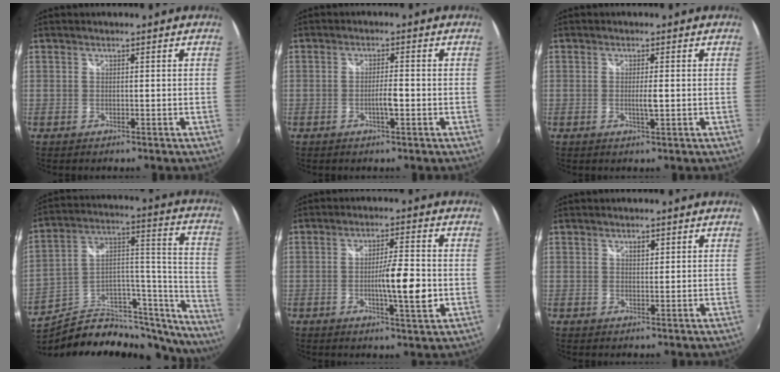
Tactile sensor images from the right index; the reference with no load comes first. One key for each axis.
{"total": 3.3, "fx": -1.2, "fy": 0.3, "fz": 3.1, "tx": -0.056, "ty": -0.001, "tz": -0.022}
{"total": 2.2, "fx": -0.2, "fy": 0.1, "fz": 2.2, "tx": -0.040, "ty": -0.005, "tz": -0.004}
{"total": 26.7, "fx": -22.1, "fy": 10.9, "fz": 10.4, "tx": -0.115, "ty": 0.066, "tz": -0.326}
{"total": 7.8, "fx": -1.5, "fy": 0.7, "fz": 7.6, "tx": -0.125, "ty": -0.009, "tz": -0.023}
{"total": 1.3, "fx": 0.7, "fy": 0.7, "fz": 0.8, "tx": -0.011, "ty": 0.003, "tz": 0.012}